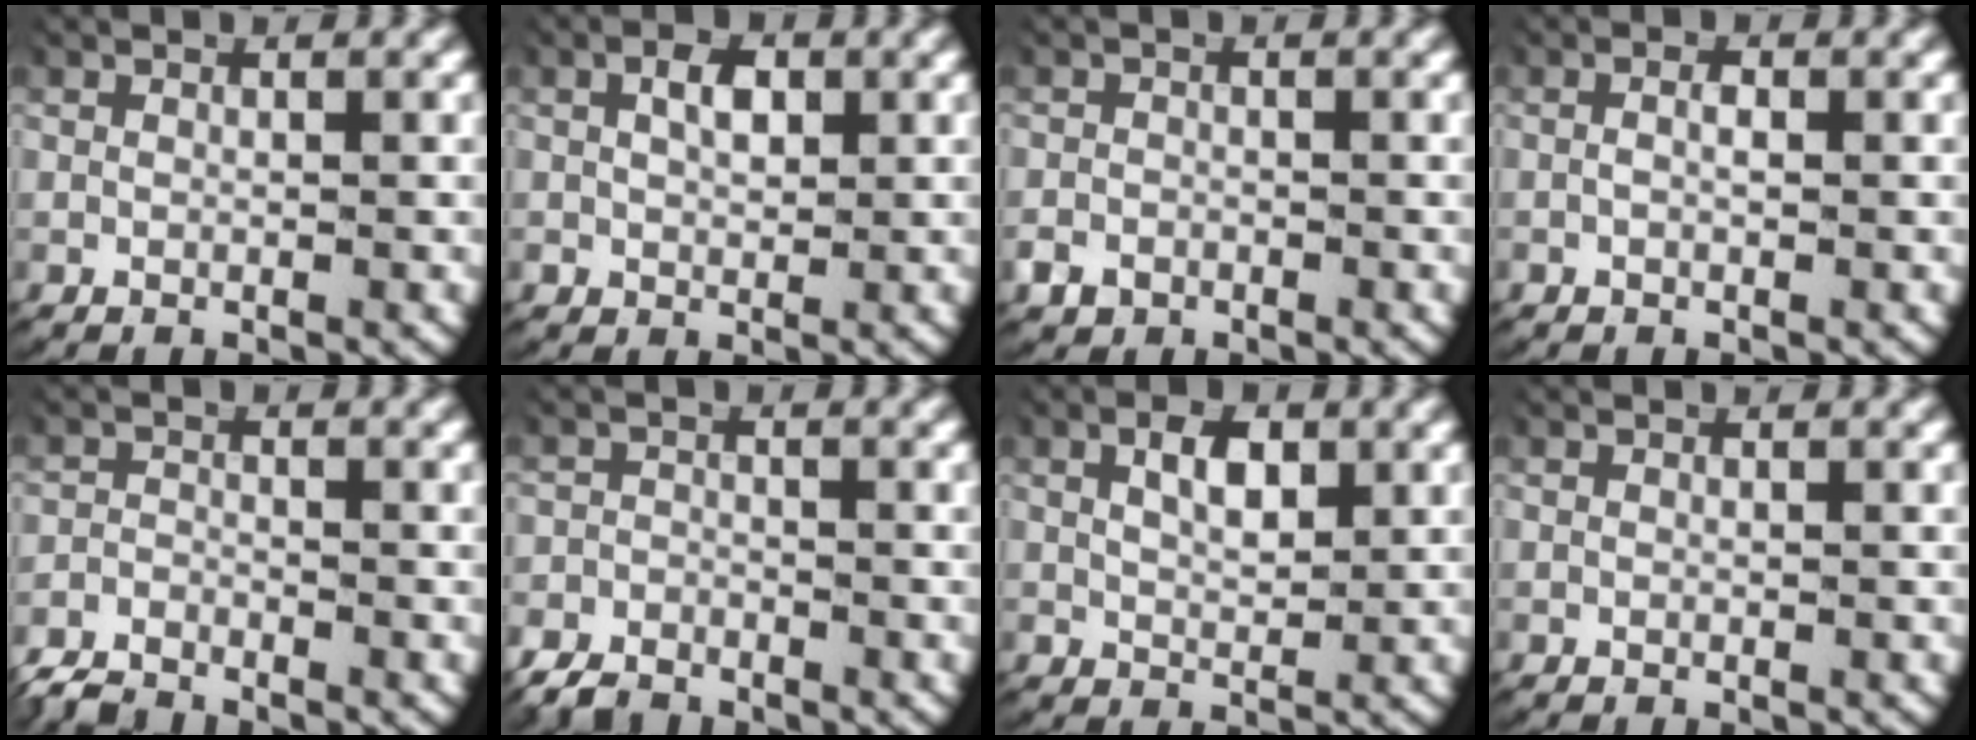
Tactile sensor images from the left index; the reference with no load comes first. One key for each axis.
{"total": 2.5, "fx": 0.6, "fy": 1.7, "fz": 1.7, "tx": -0.031, "ty": -0.006, "tz": 0.017}
{"total": 1.9, "fx": -1.2, "fy": 1.4, "fz": 0.4, "tx": -0.016, "ty": -0.013, "tz": -0.016}
{"total": 1.0, "fx": -0.2, "fy": 0.4, "fz": 0.9, "tx": -0.020, "ty": -0.005, "tz": -0.001}
{"total": 2.7, "fx": -2.4, "fy": 1.1, "fz": 0.4, "tx": -0.017, "ty": -0.012, "tz": -0.042}
{"total": 3.2, "fx": -2.7, "fy": 1.7, "fz": 0.2, "tx": -0.009, "ty": -0.013, "tz": -0.046}
{"total": 2.8, "fx": 1.1, "fy": 1.5, "fz": 2.1, "tx": -0.034, "ty": -0.006, "tz": 0.024}
{"total": 0.0}